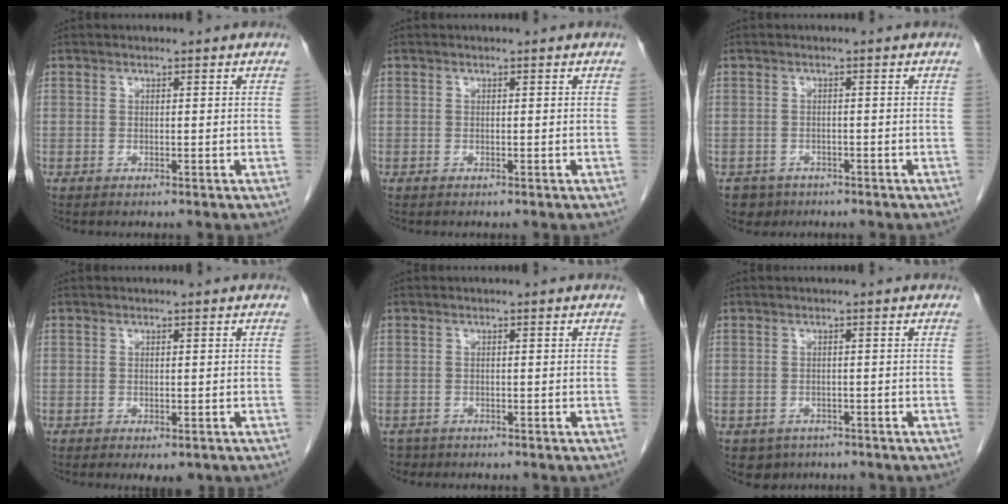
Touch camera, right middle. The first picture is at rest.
{"total": 0.0}
{"total": 2.6, "force": [-1.8, 1.9, -0.1], "torque": [-0.005, 0.005, -0.028]}
{"total": 2.1, "force": [-1.2, 1.0, 1.5], "torque": [-0.018, -0.004, -0.007]}
{"total": 1.6, "force": [-1.2, 0.9, -0.2], "torque": [-0.006, 0.000, -0.021]}
{"total": 2.9, "force": [-1.9, 2.2, 0.3], "torque": [-0.007, 0.004, -0.025]}